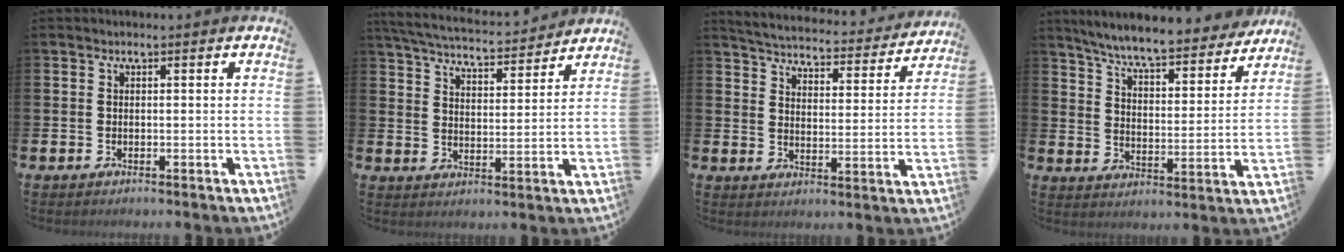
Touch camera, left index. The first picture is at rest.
{"total": 5.4, "force": [5.2, 0.7, 1.0], "torque": [-0.046, -0.039, 0.089]}
{"total": 4.6, "force": [4.5, 0.5, 0.6], "torque": [-0.039, -0.039, 0.073]}
{"total": 7.3, "force": [6.9, 0.2, 2.4], "torque": [-0.078, -0.052, 0.118]}